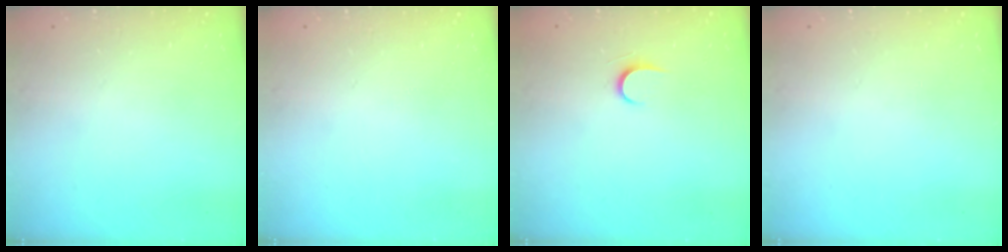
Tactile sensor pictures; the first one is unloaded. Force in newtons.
{"total": 0.0}
{"total": 4.9, "press": 4.8, "slide": 0.5}
{"total": 0.0}